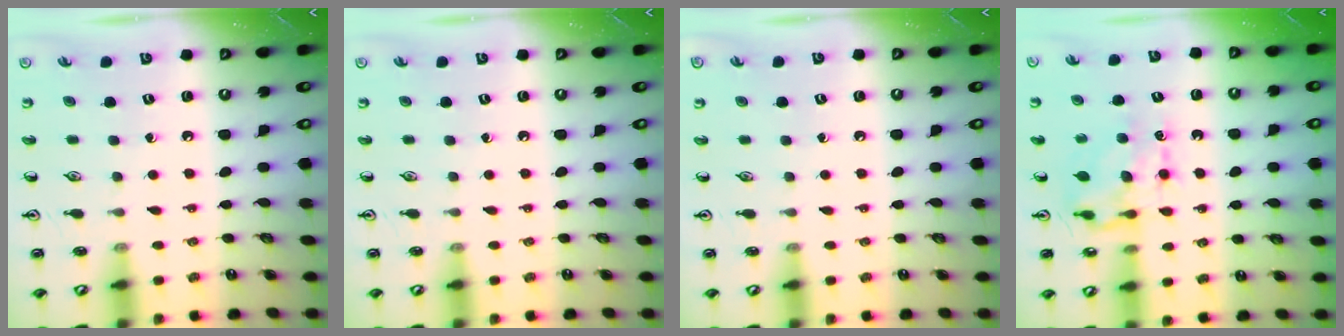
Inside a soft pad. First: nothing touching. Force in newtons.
{"total": 0.0}
{"total": 0.0}
{"total": 6.8, "press": 6.8, "slide": 0.5}